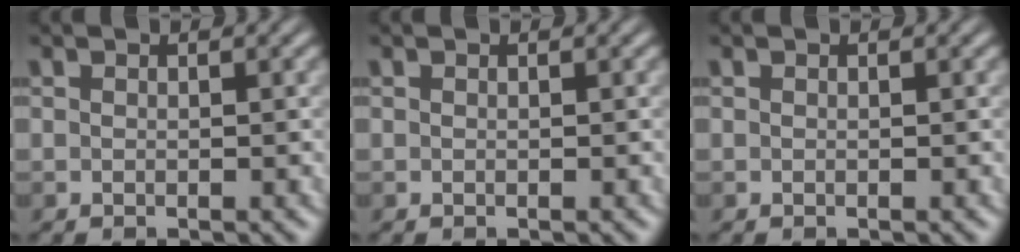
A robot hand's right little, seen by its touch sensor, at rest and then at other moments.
{"total": 0.0}
{"total": 0.0}